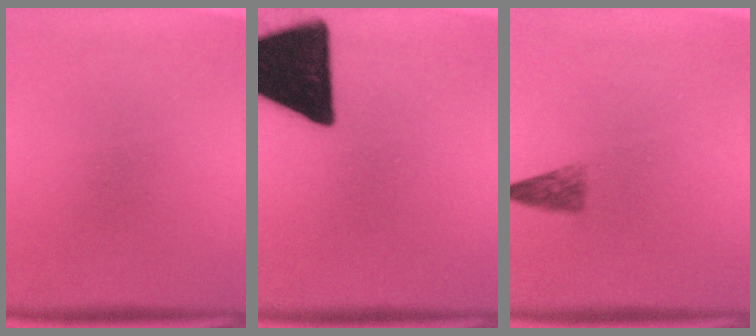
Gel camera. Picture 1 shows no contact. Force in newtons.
{"total": 19.1}
{"total": 2.4}